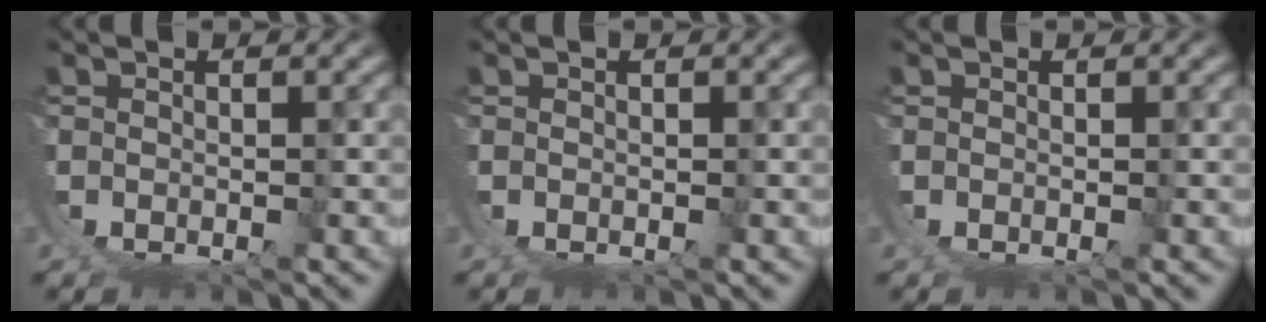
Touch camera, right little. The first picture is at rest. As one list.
[{"total": 0.0}, {"total": 0.0}]